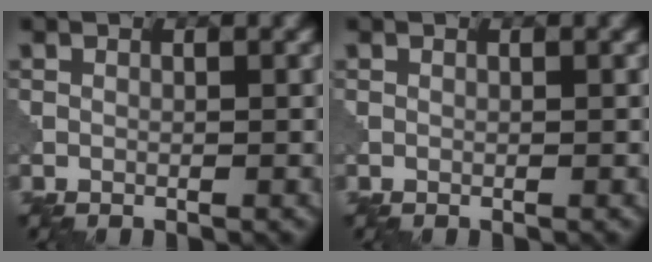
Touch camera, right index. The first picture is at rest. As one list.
[{"total": 0.0}]